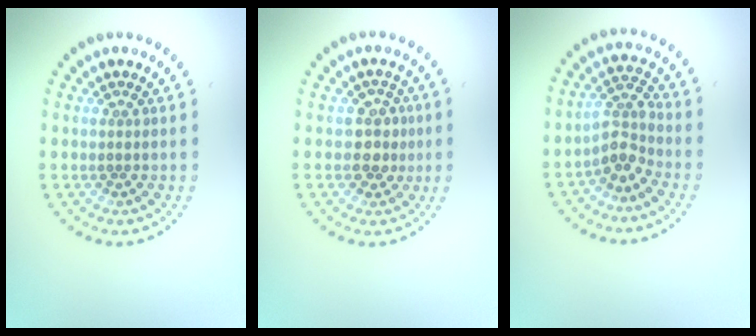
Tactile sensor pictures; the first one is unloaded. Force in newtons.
{"total": 2.4, "press": 2.2, "slide": 1.0}
{"total": 2.7, "press": 2.0, "slide": 1.8}